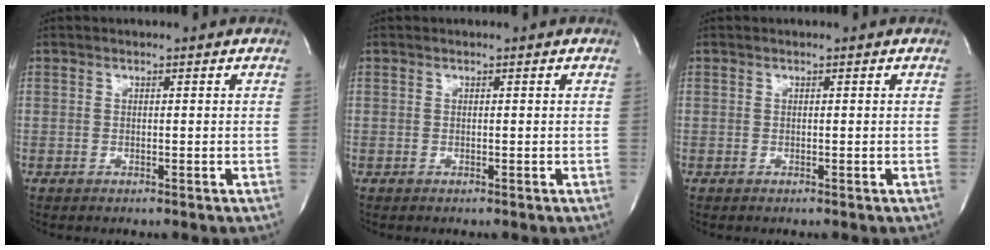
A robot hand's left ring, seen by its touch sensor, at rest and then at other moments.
{"total": 0.0}
{"total": 0.0}